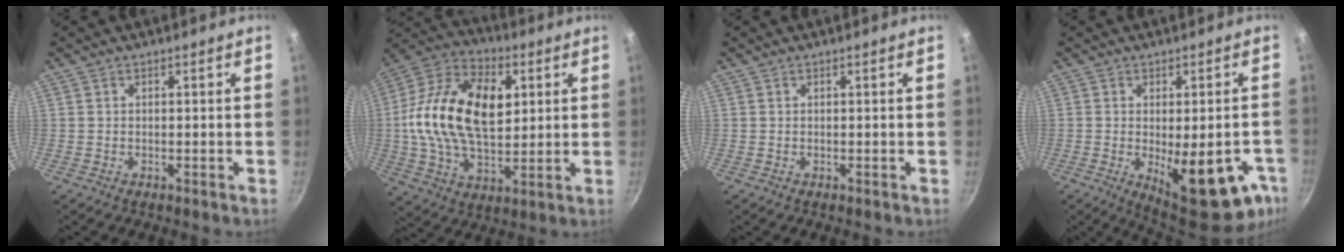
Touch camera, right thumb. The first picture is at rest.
{"total": 21.9, "force": [3.3, 13.3, 17.1], "torque": [-0.302, 0.011, 0.044]}
{"total": 0.0}
{"total": 18.7, "force": [-6.3, 7.4, 16.0], "torque": [-0.164, -0.012, -0.066]}